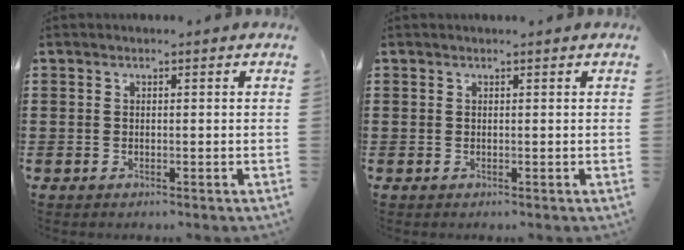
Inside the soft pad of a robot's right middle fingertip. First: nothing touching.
{"total": 0.0}